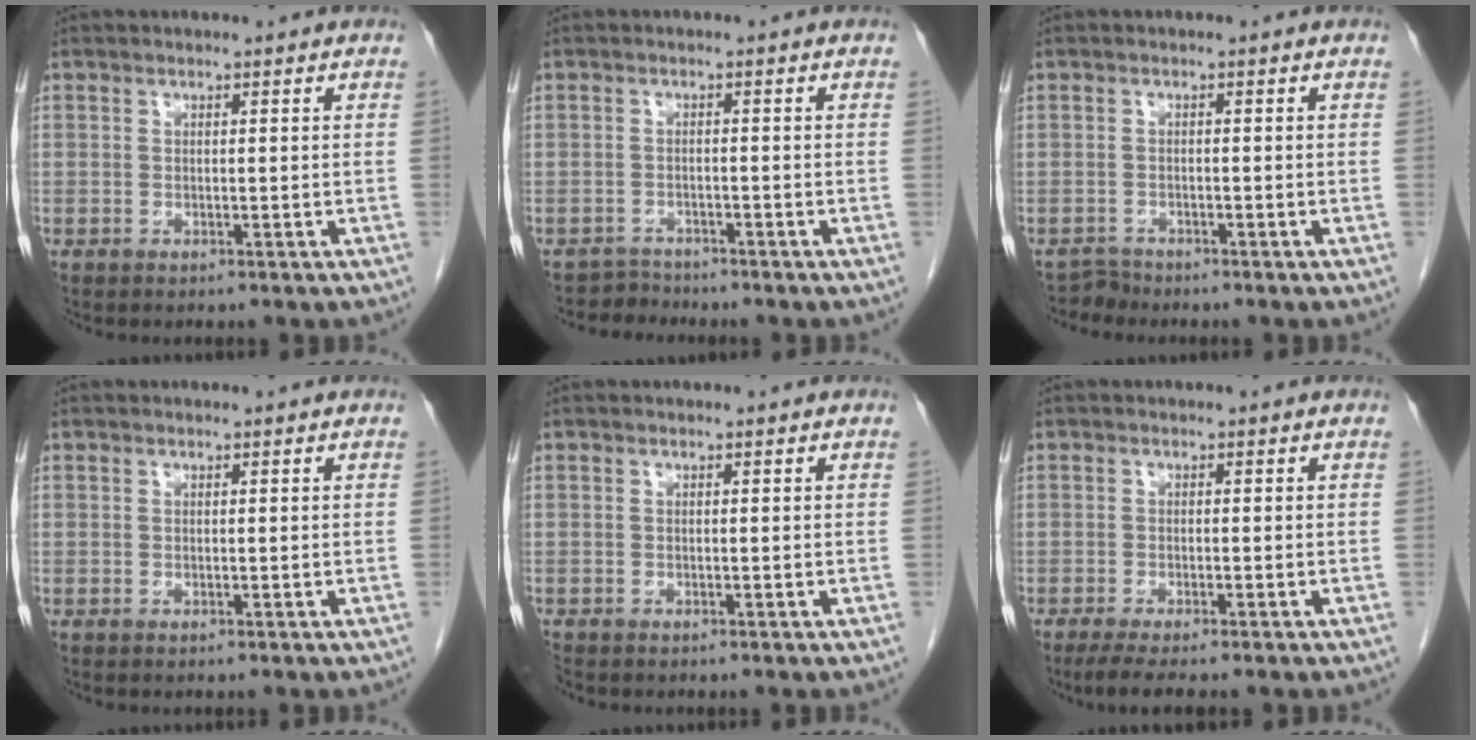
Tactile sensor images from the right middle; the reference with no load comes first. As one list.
[{"total": 2.3, "force": [-1.9, 0.3, -1.2], "torque": [0.028, -0.006, -0.033]}, {"total": 1.7, "force": [-1.5, 0.1, -0.8], "torque": [0.021, -0.006, -0.029]}, {"total": 0.0}, {"total": 0.8, "force": [-0.7, 0.3, 0.1], "torque": [-0.009, -0.002, -0.016]}, {"total": 5.5, "force": [-4.3, 0.6, 3.3], "torque": [-0.049, -0.011, -0.064]}]